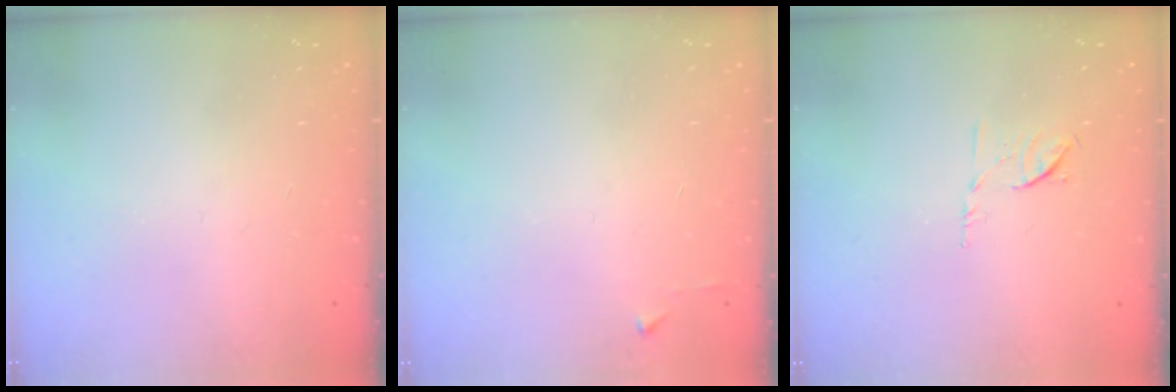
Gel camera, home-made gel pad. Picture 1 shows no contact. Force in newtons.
{"total": 2.4, "press": 2.4, "slide": 0.3}
{"total": 6.1, "press": 6.0, "slide": 1.1}